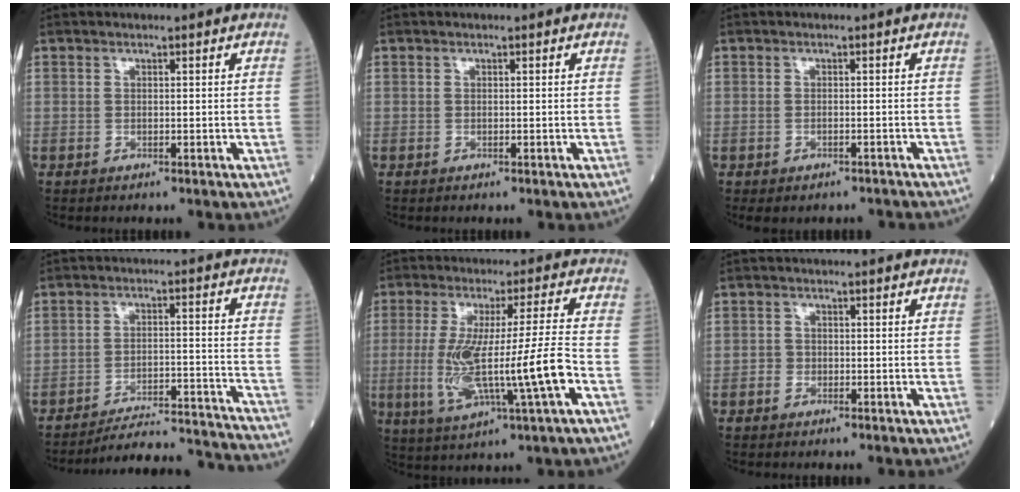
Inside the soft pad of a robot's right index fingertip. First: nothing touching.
{"total": 0.0}
{"total": 3.3, "force": [-2.7, 1.8, 0.4], "torque": [0.001, 0.011, -0.035]}
{"total": 18.4, "force": [-18.0, -0.5, 3.5], "torque": [-0.037, -0.001, -0.245]}
{"total": 13.8, "force": [-2.6, -0.3, 13.5], "torque": [-0.265, -0.003, -0.042]}
{"total": 1.2, "force": [-0.6, 1.0, 0.2], "torque": [0.005, 0.006, -0.013]}